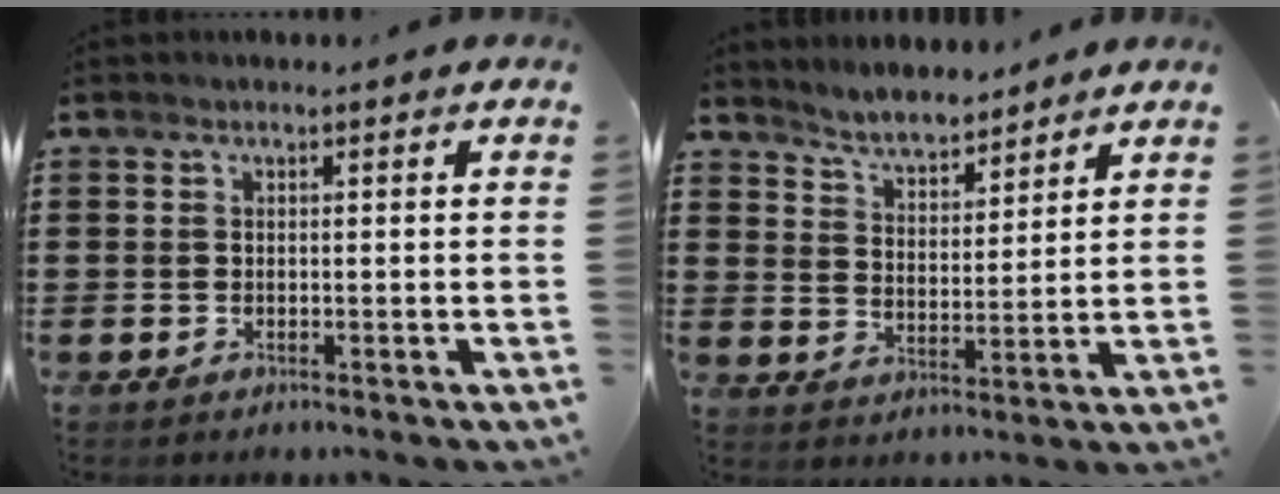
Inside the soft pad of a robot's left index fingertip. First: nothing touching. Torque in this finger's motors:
{"motor_torque": [0.07, -0.10, 0.12, 0.04]}